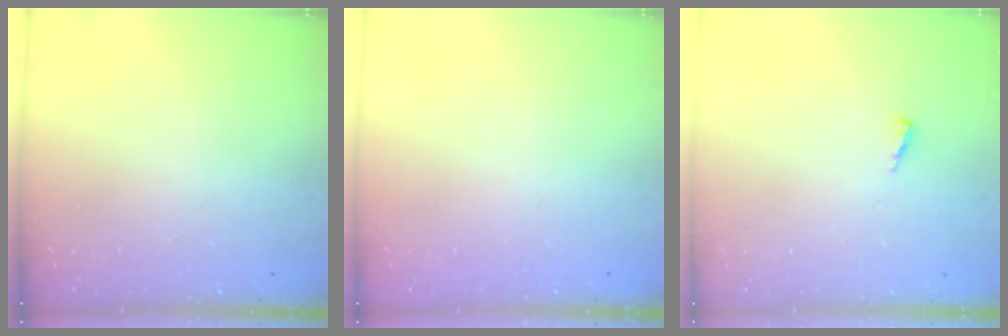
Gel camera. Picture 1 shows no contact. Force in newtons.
{"total": 0.0}
{"total": 2.5, "press": 2.5, "slide": 0.2}